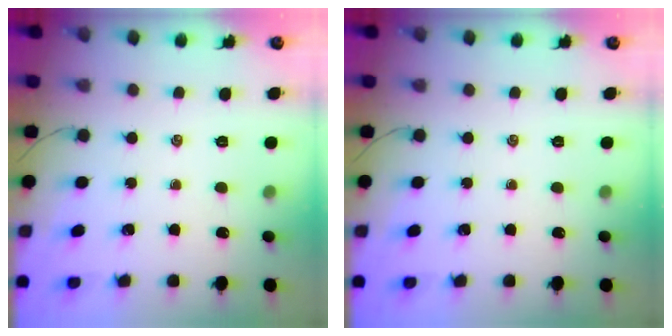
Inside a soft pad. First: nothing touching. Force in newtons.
{"total": 0.0}